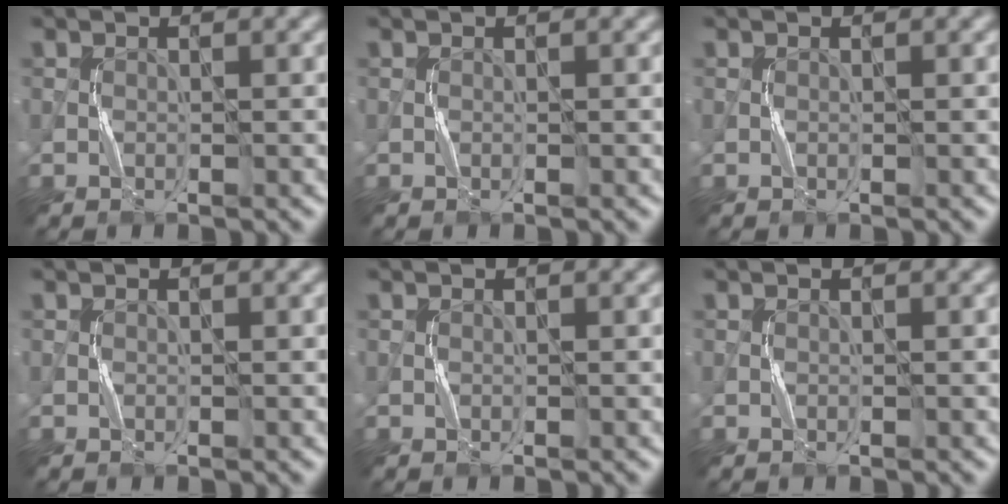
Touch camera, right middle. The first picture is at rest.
{"total": 0.0}
{"total": 0.0}
{"total": 0.0}
{"total": 0.0}
{"total": 0.0}